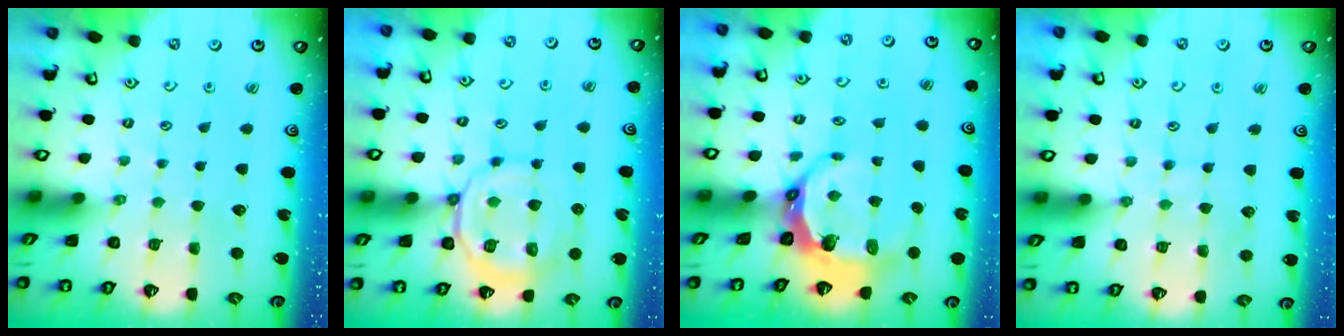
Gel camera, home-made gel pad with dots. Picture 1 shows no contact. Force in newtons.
{"total": 12.2, "press": 12.1, "slide": 1.3}
{"total": 8.0, "press": 6.4, "slide": 4.7}
{"total": 7.7, "press": 7.6, "slide": 0.6}